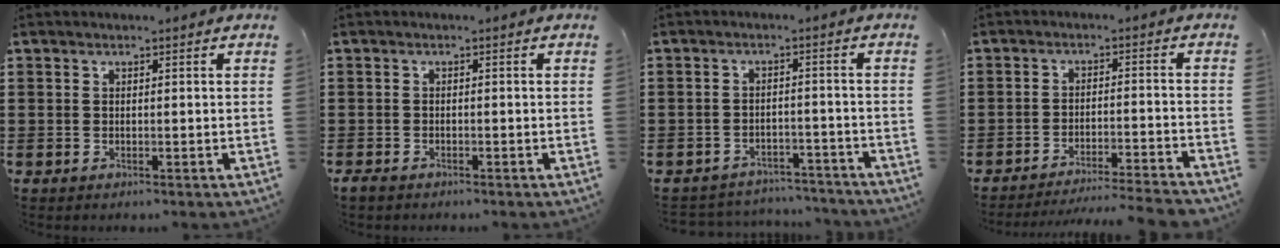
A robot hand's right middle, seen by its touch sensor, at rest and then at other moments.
{"total": 0.9, "force": [-0.8, 0.3, 0.4], "torque": [-0.018, -0.006, -0.018]}
{"total": 3.5, "force": [-3.5, 0.4, 0.1], "torque": [-0.008, 0.000, -0.073]}
{"total": 4.1, "force": [-3.9, -0.5, 1.1], "torque": [-0.028, -0.011, -0.082]}